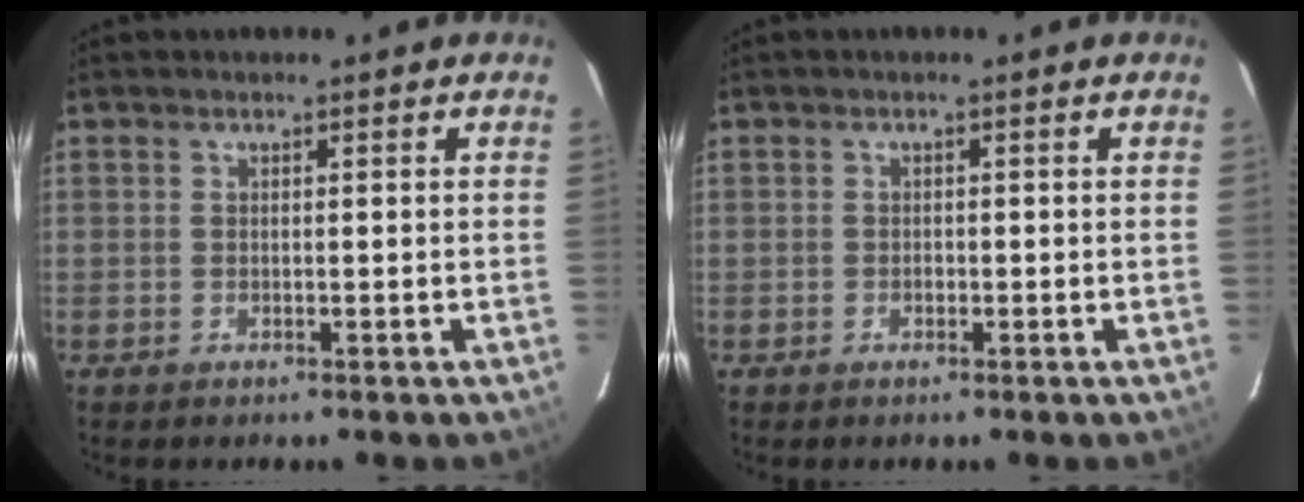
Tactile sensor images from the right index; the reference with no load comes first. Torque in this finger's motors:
{"motor_torque": [0.34, 0.32, -0.03, 0.00]}